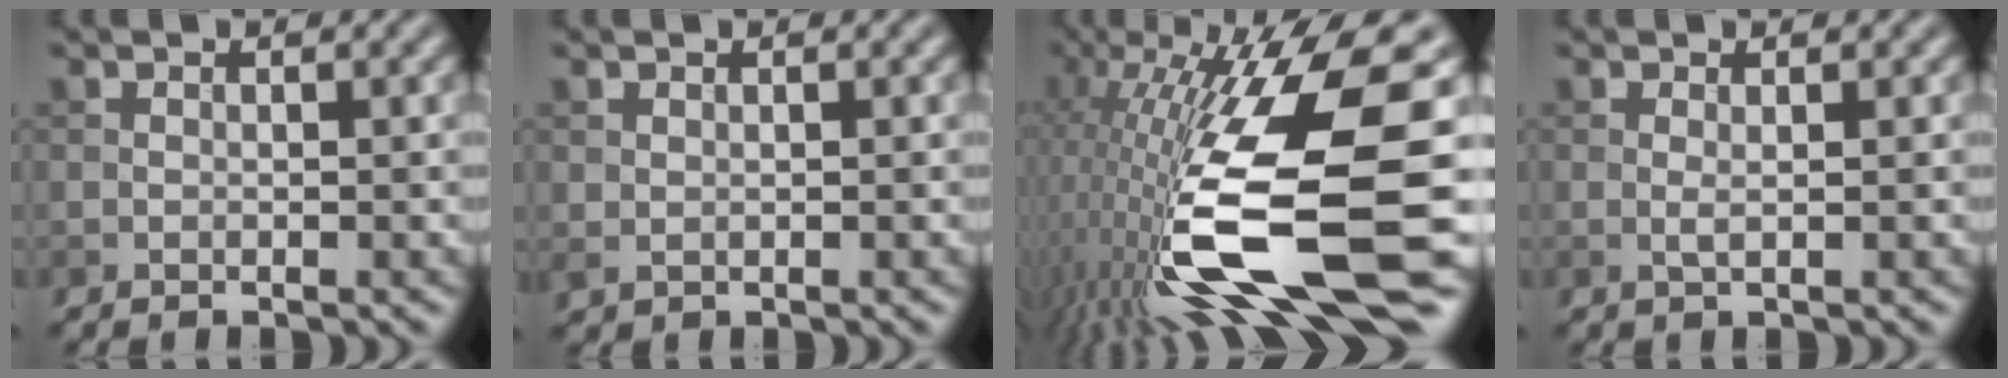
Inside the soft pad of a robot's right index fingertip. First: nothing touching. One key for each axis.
{"total": 0.6, "fx": 0.3, "fy": 0.5, "fz": 0.3, "tx": -0.008, "ty": -0.003, "tz": 0.010}
{"total": 15.9, "fx": -3.3, "fy": 4.4, "fz": 14.9, "tx": -0.294, "ty": -0.008, "tz": -0.051}
{"total": 0.8, "fx": 0.1, "fy": 0.1, "fz": 0.7, "tx": -0.017, "ty": 0.000, "tz": 0.001}